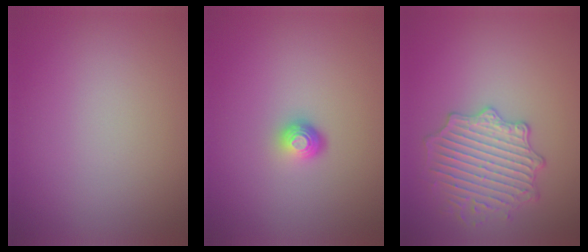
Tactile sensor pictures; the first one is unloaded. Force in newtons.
{"total": 1.7, "press": 1.2, "slide": 1.3}
{"total": 3.9, "press": 3.9, "slide": 0.1}